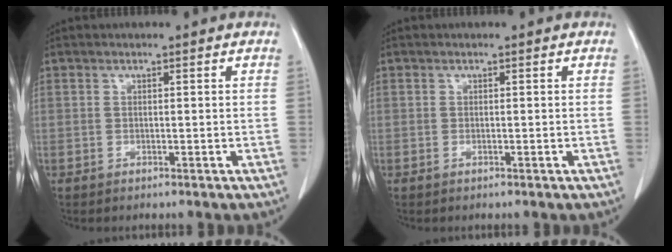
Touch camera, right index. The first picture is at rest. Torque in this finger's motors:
{"motor_torque": [-0.07, 0.00, 0.02, 0.02]}